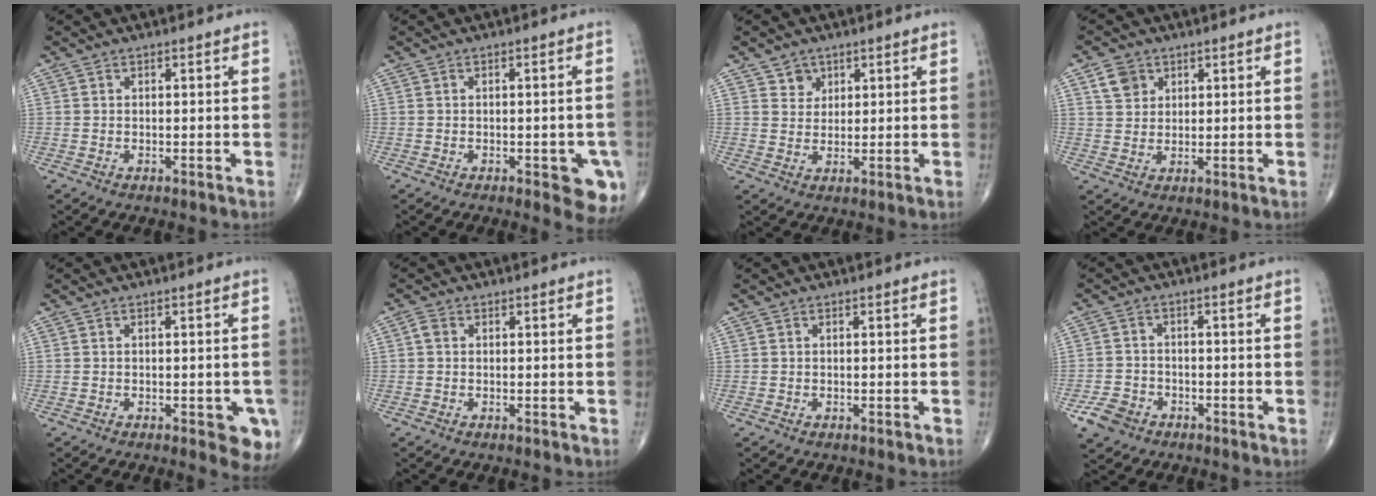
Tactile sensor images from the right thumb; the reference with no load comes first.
{"total": 7.3, "force": [-2.8, 2.8, 6.1], "torque": [-0.047, -0.002, -0.031]}
{"total": 3.2, "force": [1.9, 2.5, 0.5], "torque": [0.012, -0.012, 0.032]}
{"total": 4.6, "force": [2.2, 3.7, 1.6], "torque": [-0.012, -0.007, 0.043]}
{"total": 6.1, "force": [-2.4, 2.4, 5.0], "torque": [-0.036, -0.002, -0.025]}
{"total": 1.3, "force": [0.1, 1.0, 0.9], "torque": [-0.015, 0.004, 0.000]}
{"total": 0.0}
{"total": 5.3, "force": [-3.0, 4.0, 1.9], "torque": [-0.031, 0.015, -0.051]}